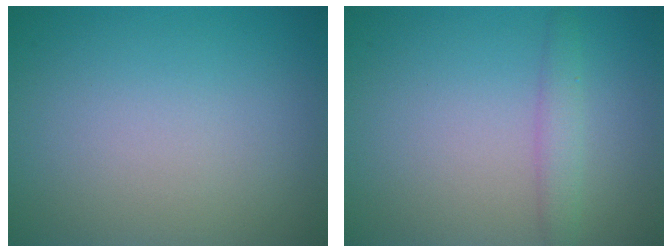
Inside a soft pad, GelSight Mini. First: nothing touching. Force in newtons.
{"total": 1.9, "press": 1.9, "slide": 0.1}